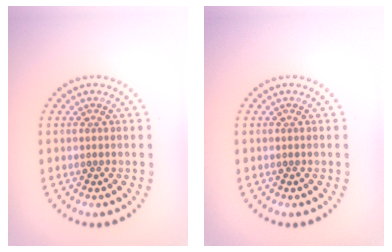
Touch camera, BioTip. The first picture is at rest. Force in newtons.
{"total": 0.0}